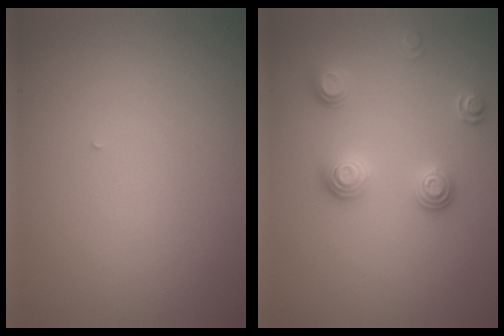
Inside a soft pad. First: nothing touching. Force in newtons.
{"total": 2.9, "press": 2.5, "slide": 1.5}